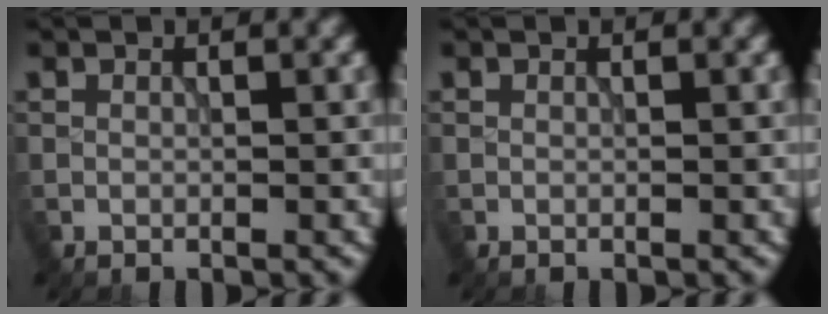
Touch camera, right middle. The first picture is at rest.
{"total": 0.0}